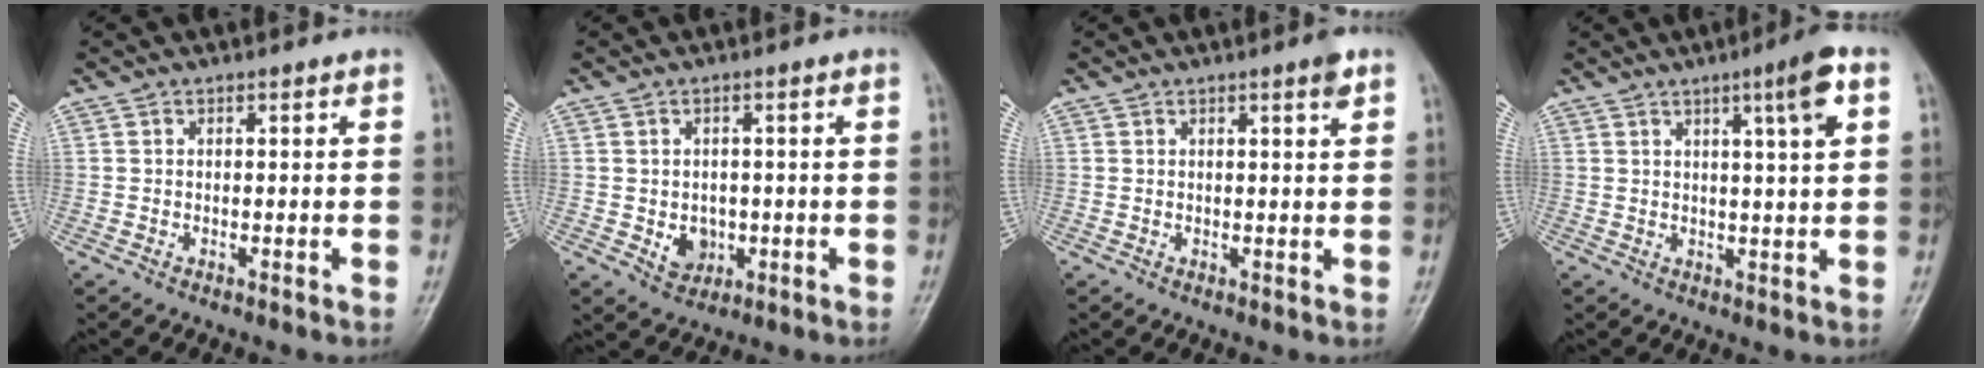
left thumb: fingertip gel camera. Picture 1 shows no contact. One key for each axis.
{"total": 4.2, "fx": -0.7, "fy": 3.5, "fz": 2.3, "tx": -0.015, "ty": 0.002, "tz": 0.000}
{"total": 2.0, "fx": 1.2, "fy": 0.0, "fz": 1.6, "tx": -0.023, "ty": -0.007, "tz": 0.017}
{"total": 6.7, "fx": 2.9, "fy": 0.3, "fz": 6.0, "tx": -0.095, "ty": -0.004, "tz": 0.044}